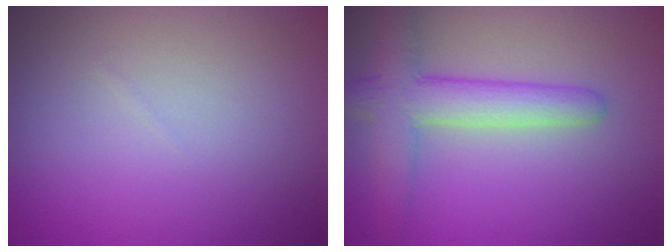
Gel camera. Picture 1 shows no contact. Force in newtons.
{"total": 4.8, "press": 4.8, "slide": 0.3}